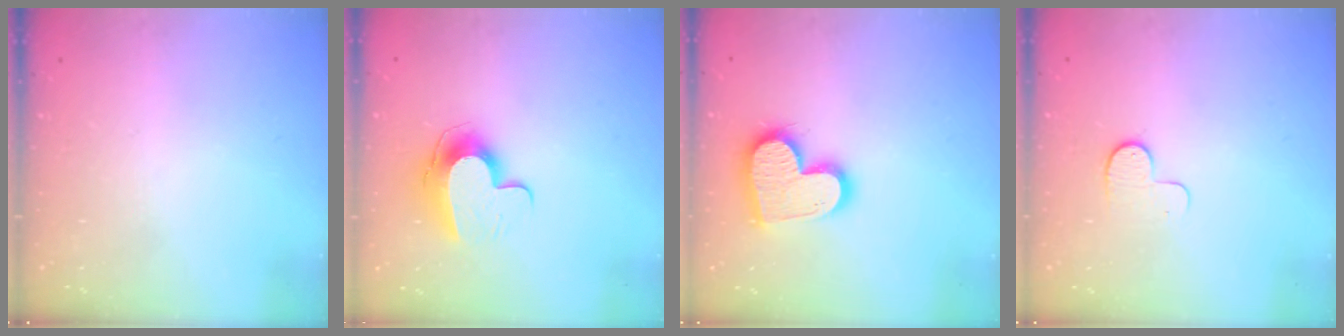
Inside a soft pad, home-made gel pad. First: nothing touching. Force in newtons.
{"total": 11.4, "press": 11.4, "slide": 0.6}
{"total": 17.0, "press": 16.9, "slide": 1.6}
{"total": 6.9, "press": 6.8, "slide": 0.7}